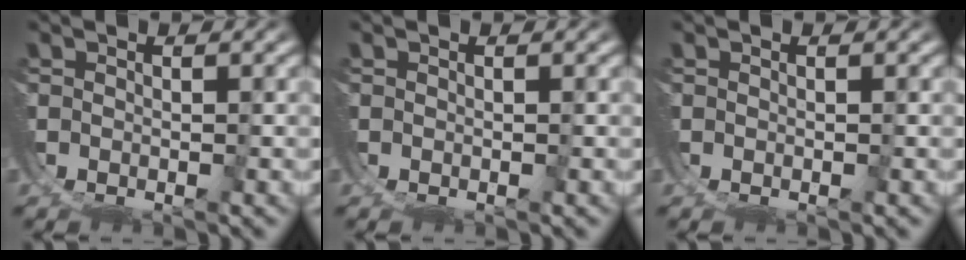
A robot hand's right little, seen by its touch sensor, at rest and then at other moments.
{"total": 0.0}
{"total": 0.0}